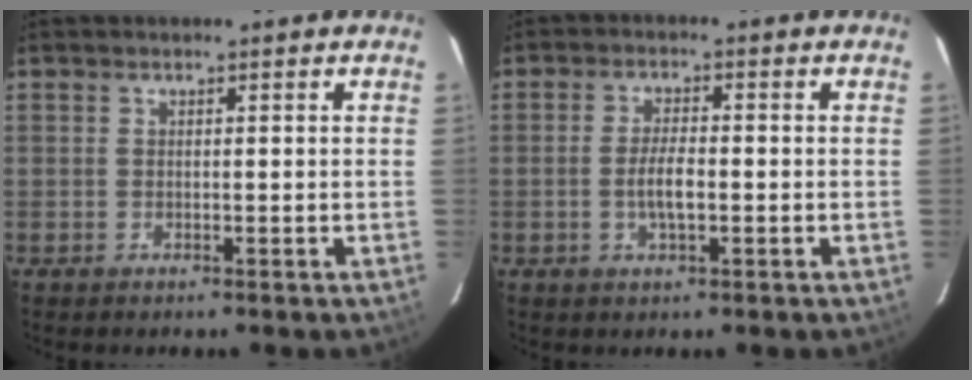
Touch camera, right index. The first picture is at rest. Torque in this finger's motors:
{"motor_torque": [0.76, -0.26, 0.50, 0.10]}